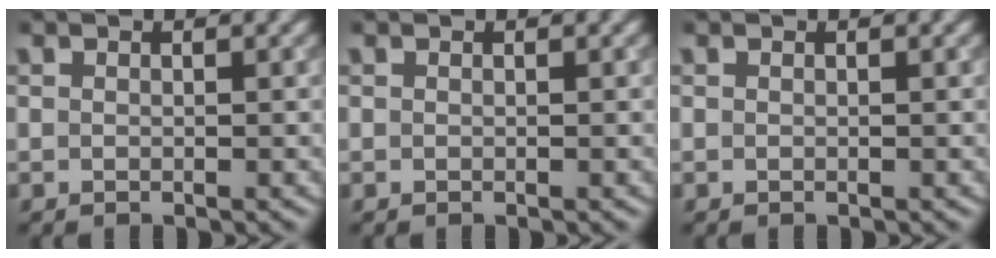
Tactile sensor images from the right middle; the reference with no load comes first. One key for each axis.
{"total": 0.0}
{"total": 0.0}